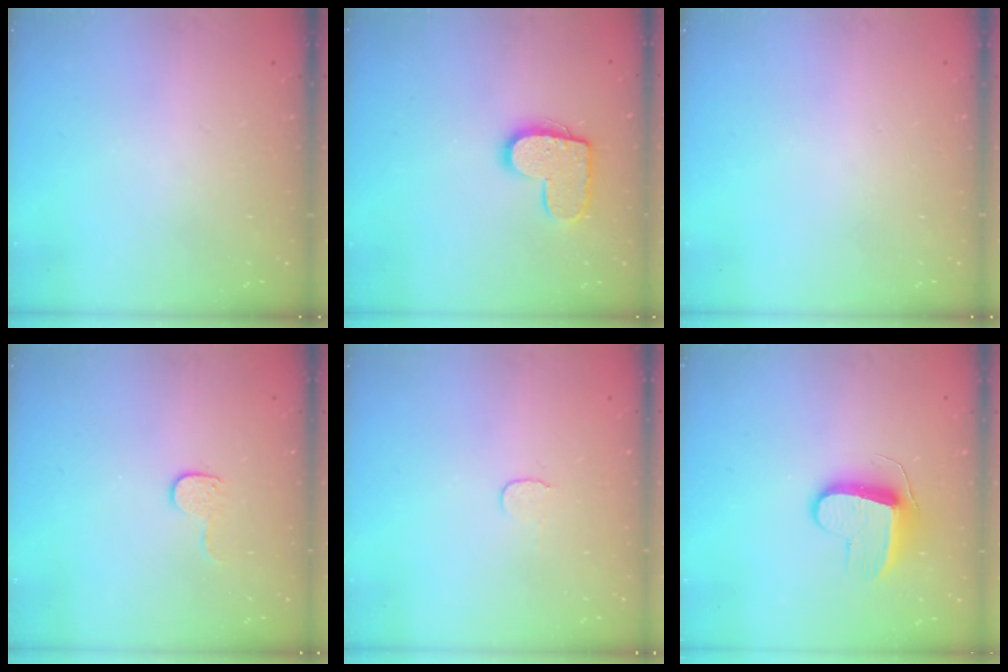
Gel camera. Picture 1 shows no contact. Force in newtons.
{"total": 12.4, "press": 12.4, "slide": 0.6}
{"total": 0.0}
{"total": 6.7, "press": 6.7, "slide": 0.6}
{"total": 3.7, "press": 3.7, "slide": 0.3}
{"total": 9.6, "press": 9.6, "slide": 0.2}